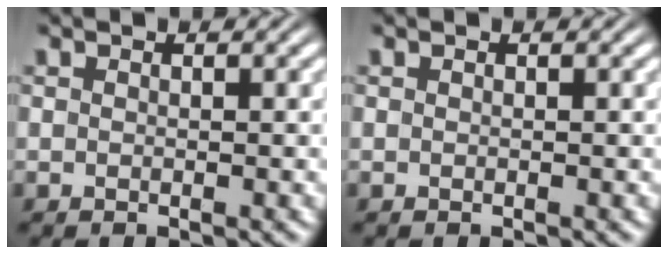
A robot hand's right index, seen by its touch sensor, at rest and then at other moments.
{"total": 0.0}